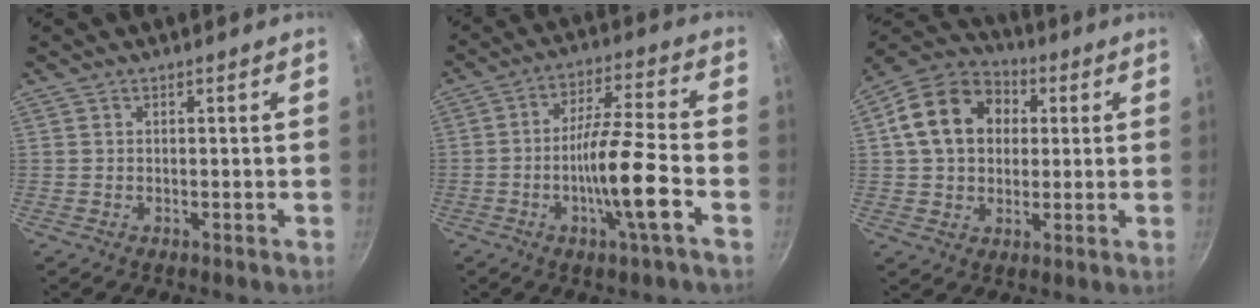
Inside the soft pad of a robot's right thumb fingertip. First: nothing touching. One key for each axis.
{"total": 12.3, "fx": -4.2, "fy": 1.2, "fz": 11.5, "tx": -0.197, "ty": 0.029, "tz": -0.079}
{"total": 15.4, "fx": 3.0, "fy": 12.0, "fz": 9.2, "tx": -0.138, "ty": 0.026, "tz": 0.037}